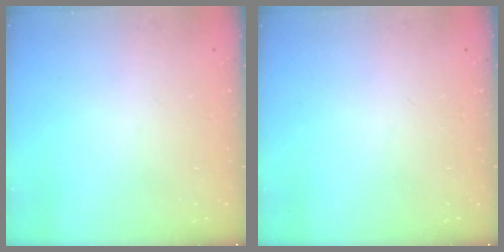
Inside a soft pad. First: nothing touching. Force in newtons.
{"total": 0.0}